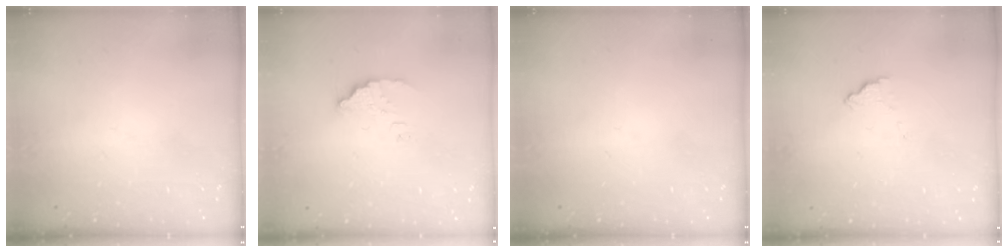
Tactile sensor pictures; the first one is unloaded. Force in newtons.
{"total": 3.9, "press": 3.9, "slide": 0.3}
{"total": 0.0}
{"total": 2.9, "press": 2.9, "slide": 0.4}